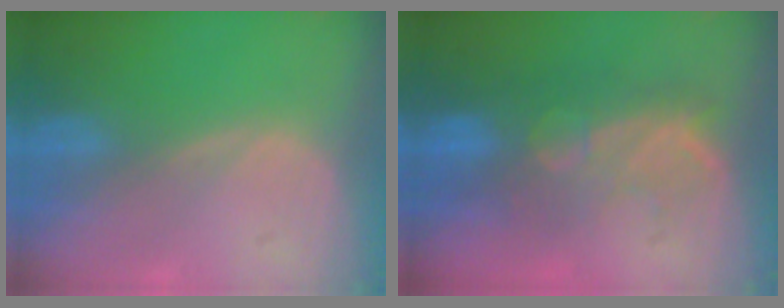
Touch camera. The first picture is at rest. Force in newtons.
{"total": 9.9, "press": 8.6, "slide": 4.9}